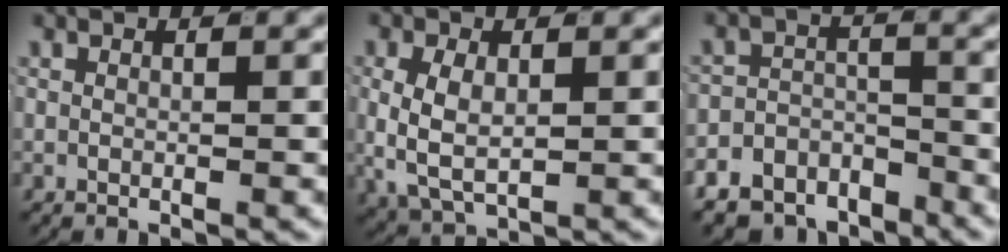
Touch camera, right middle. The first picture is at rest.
{"total": 5.7, "force": [-0.3, 4.1, 4.0], "torque": [-0.108, -0.018, 0.009]}
{"total": 10.2, "force": [-7.6, 6.2, 2.8], "torque": [-0.030, -0.014, -0.137]}